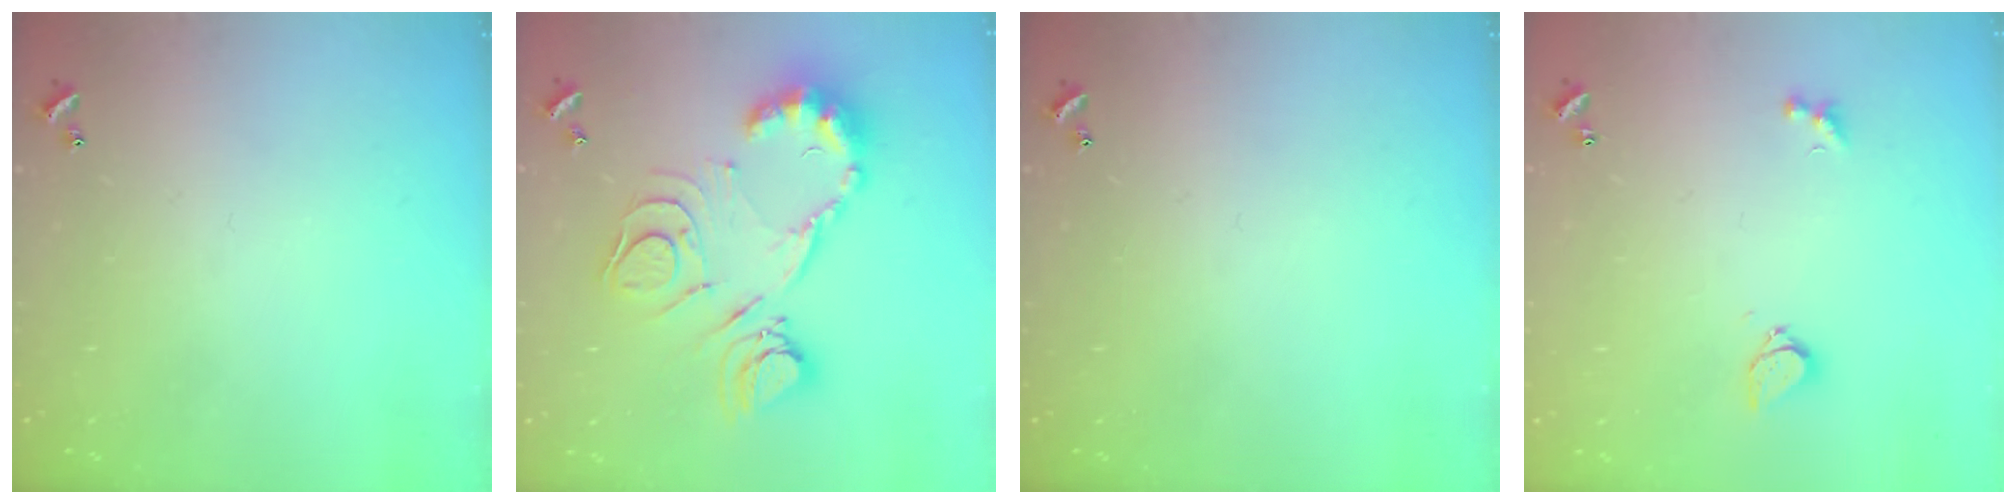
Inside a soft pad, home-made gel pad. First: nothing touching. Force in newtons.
{"total": 21.4, "press": 21.4, "slide": 1.9}
{"total": 0.0}
{"total": 4.3, "press": 4.2, "slide": 0.8}